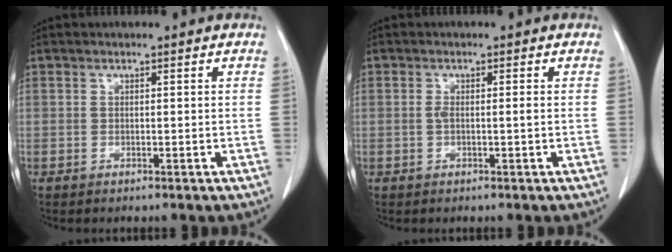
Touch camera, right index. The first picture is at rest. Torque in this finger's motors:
{"motor_torque": [0.16, 0.13, 0.03, 0.01]}